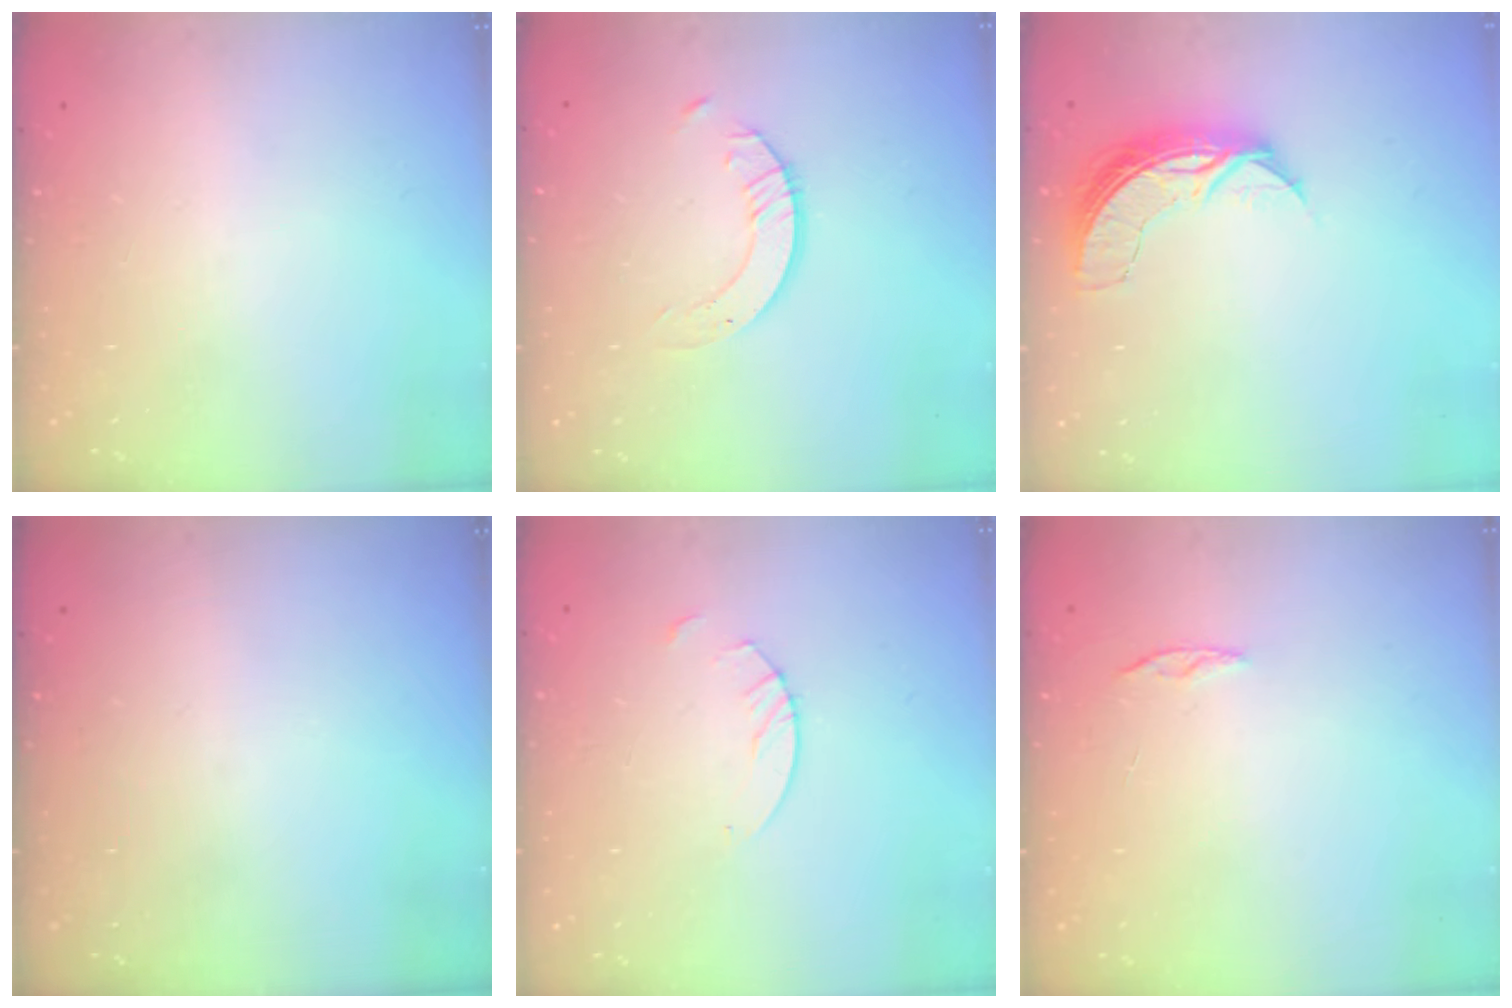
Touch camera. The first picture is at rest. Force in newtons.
{"total": 2.3, "press": 2.3, "slide": 0.2}
{"total": 7.2, "press": 7.2, "slide": 0.5}
{"total": 0.0}
{"total": 2.7, "press": 2.7, "slide": 0.2}
{"total": 4.0, "press": 3.9, "slide": 0.4}